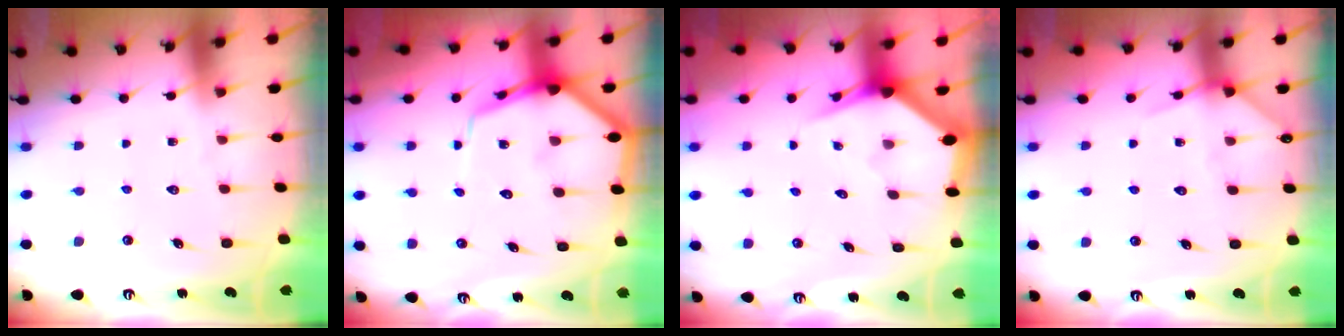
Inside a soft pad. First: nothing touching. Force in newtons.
{"total": 9.8, "press": 9.8, "slide": 1.0}
{"total": 2.7, "press": 2.7, "slide": 0.2}
{"total": 5.9, "press": 5.9, "slide": 0.8}